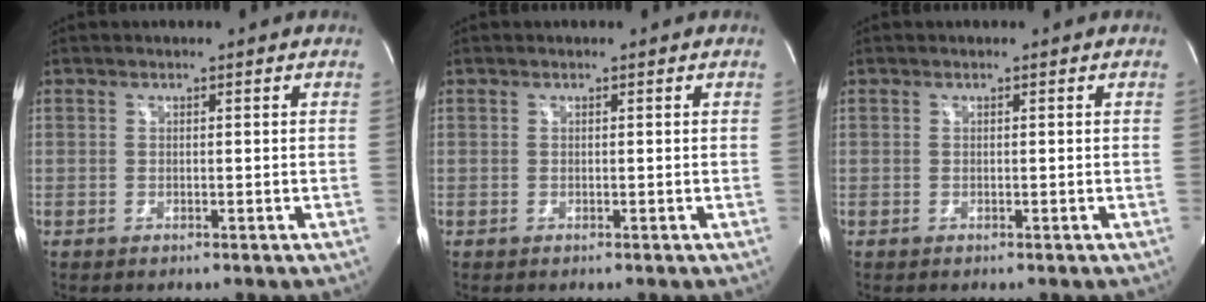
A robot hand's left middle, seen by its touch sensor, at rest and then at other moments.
{"total": 0.0}
{"total": 0.0}